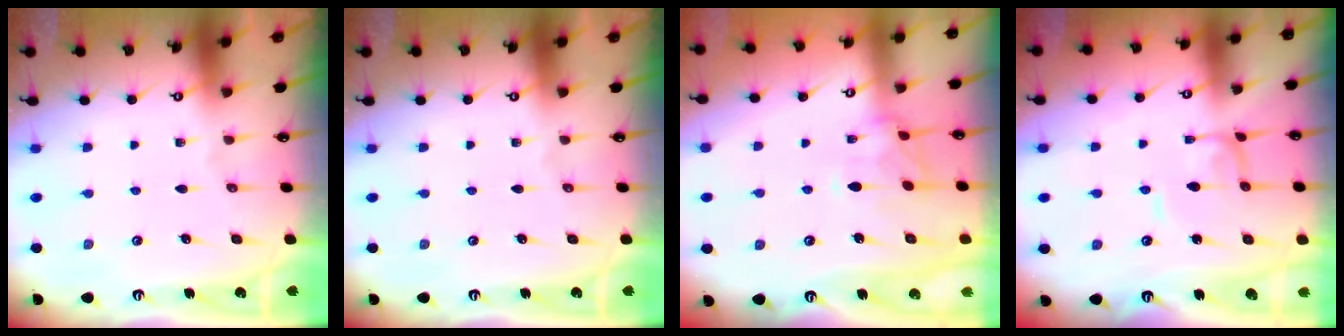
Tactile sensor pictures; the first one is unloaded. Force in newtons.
{"total": 0.0}
{"total": 2.4, "press": 2.2, "slide": 1.2}
{"total": 2.1, "press": 2.1, "slide": 0.1}